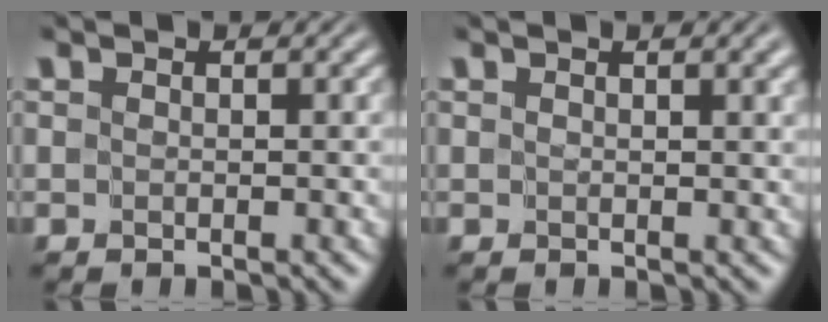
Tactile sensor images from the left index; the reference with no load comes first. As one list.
[{"total": 3.3, "force": [1.7, 1.1, 2.5], "torque": [-0.023, 0.005, 0.011]}]